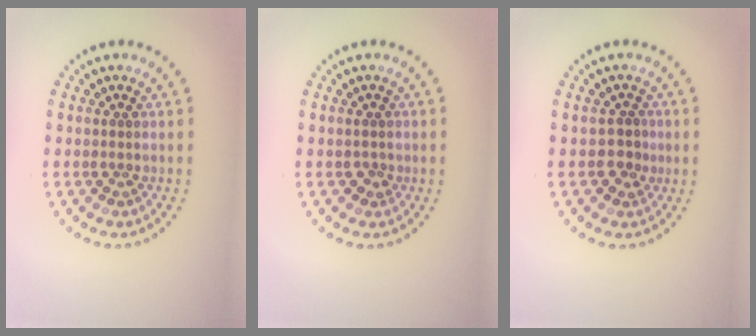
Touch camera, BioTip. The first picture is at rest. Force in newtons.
{"total": 0.9, "press": 0.9, "slide": 0.3}
{"total": 1.9, "press": 1.8, "slide": 0.7}